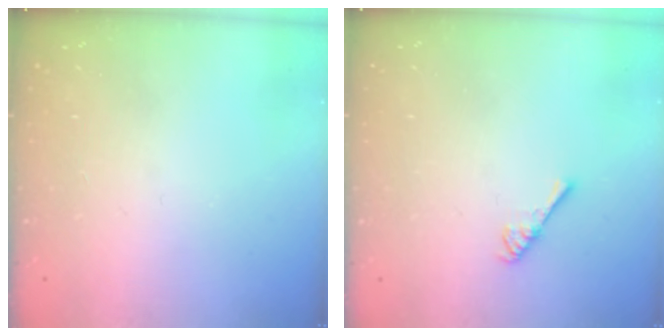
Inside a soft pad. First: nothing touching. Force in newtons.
{"total": 2.7, "press": 2.6, "slide": 0.4}